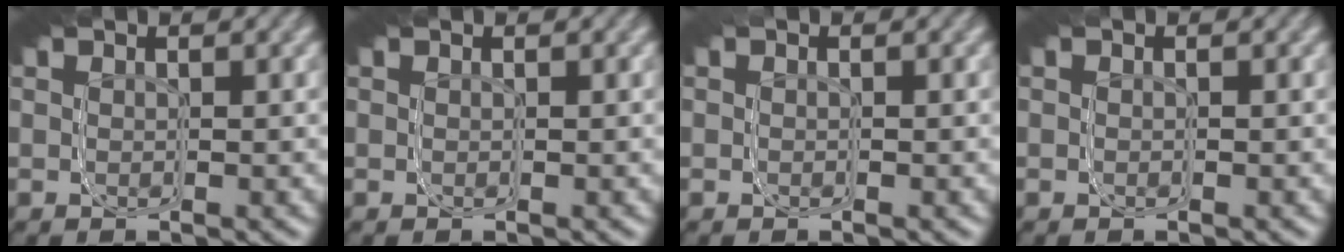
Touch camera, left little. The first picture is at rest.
{"total": 0.0}
{"total": 1.0, "force": [-0.4, -0.5, -0.7], "torque": [0.015, -0.001, -0.004]}
{"total": 0.6, "force": [-0.3, -0.4, -0.5], "torque": [0.012, -0.001, -0.003]}